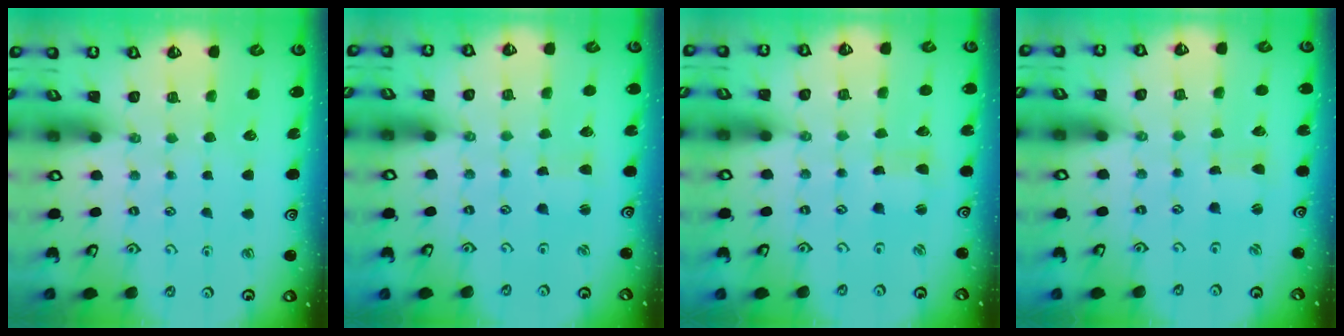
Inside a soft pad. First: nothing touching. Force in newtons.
{"total": 1.5, "press": 1.4, "slide": 0.2}
{"total": 1.2, "press": 1.1, "slide": 0.3}
{"total": 0.9, "press": 0.9, "slide": 0.0}